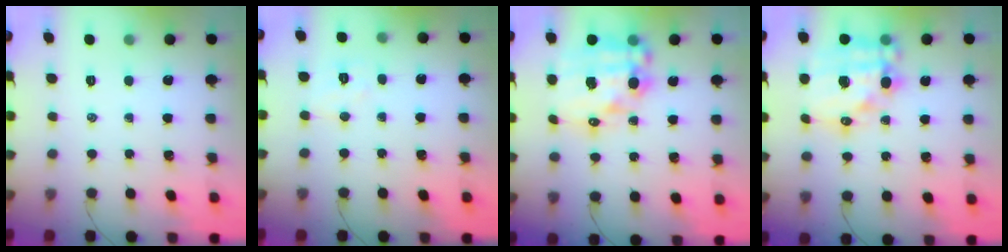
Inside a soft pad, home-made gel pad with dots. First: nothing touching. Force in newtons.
{"total": 5.9, "press": 5.8, "slide": 1.1}
{"total": 17.5, "press": 17.2, "slide": 3.5}
{"total": 16.4, "press": 16.0, "slide": 3.7}